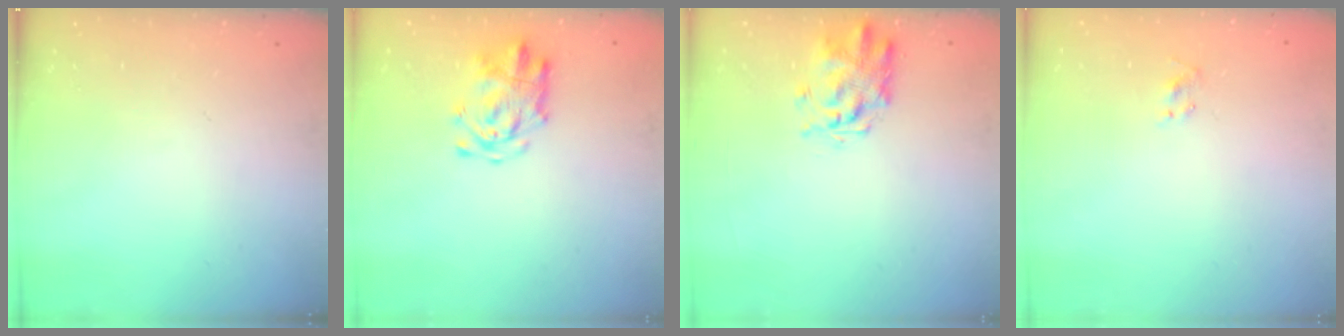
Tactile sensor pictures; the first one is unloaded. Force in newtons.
{"total": 6.0, "press": 5.9, "slide": 1.3}
{"total": 3.8, "press": 3.5, "slide": 1.4}
{"total": 1.0, "press": 0.6, "slide": 0.8}